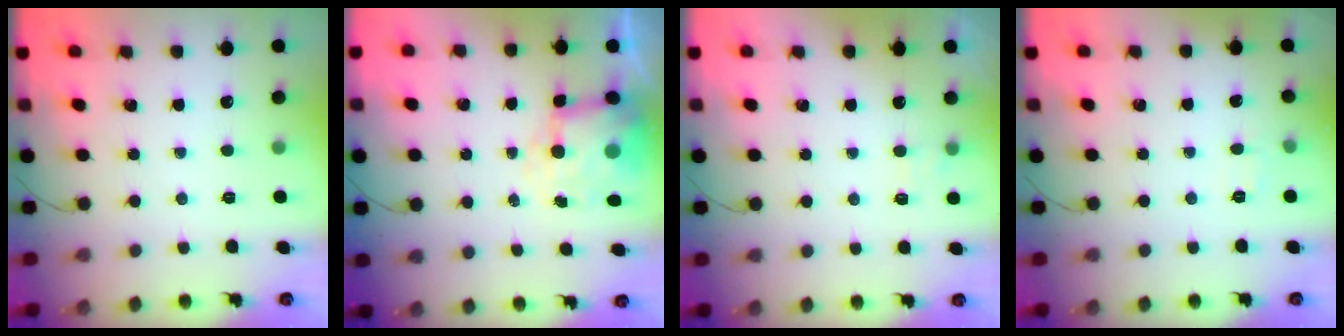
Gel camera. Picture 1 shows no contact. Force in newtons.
{"total": 6.4, "press": 6.4, "slide": 0.5}
{"total": 2.8, "press": 2.5, "slide": 1.4}
{"total": 2.6, "press": 2.3, "slide": 1.2}